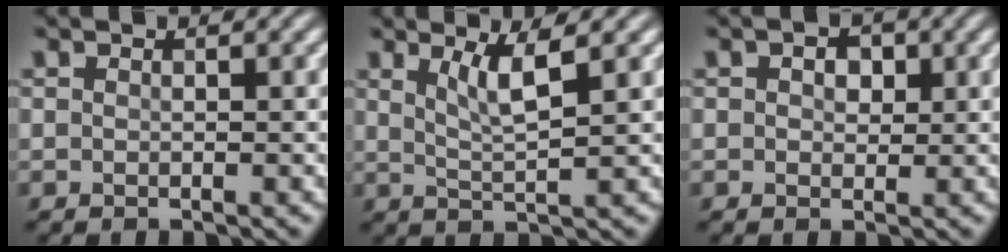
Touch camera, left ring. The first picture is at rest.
{"total": 3.1, "force": [1.5, 0.6, 2.7], "torque": [-0.046, -0.004, 0.031]}
{"total": 2.4, "force": [0.9, 1.6, 1.6], "torque": [-0.016, 0.004, 0.006]}